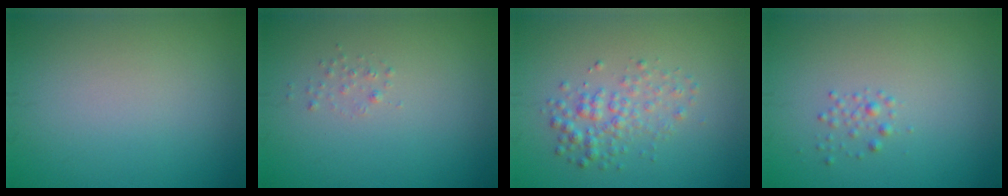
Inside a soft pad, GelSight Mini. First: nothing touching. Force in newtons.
{"total": 0.6, "press": 0.6, "slide": 0.0}
{"total": 2.5, "press": 2.5, "slide": 0.0}
{"total": 0.9, "press": 0.9, "slide": 0.1}